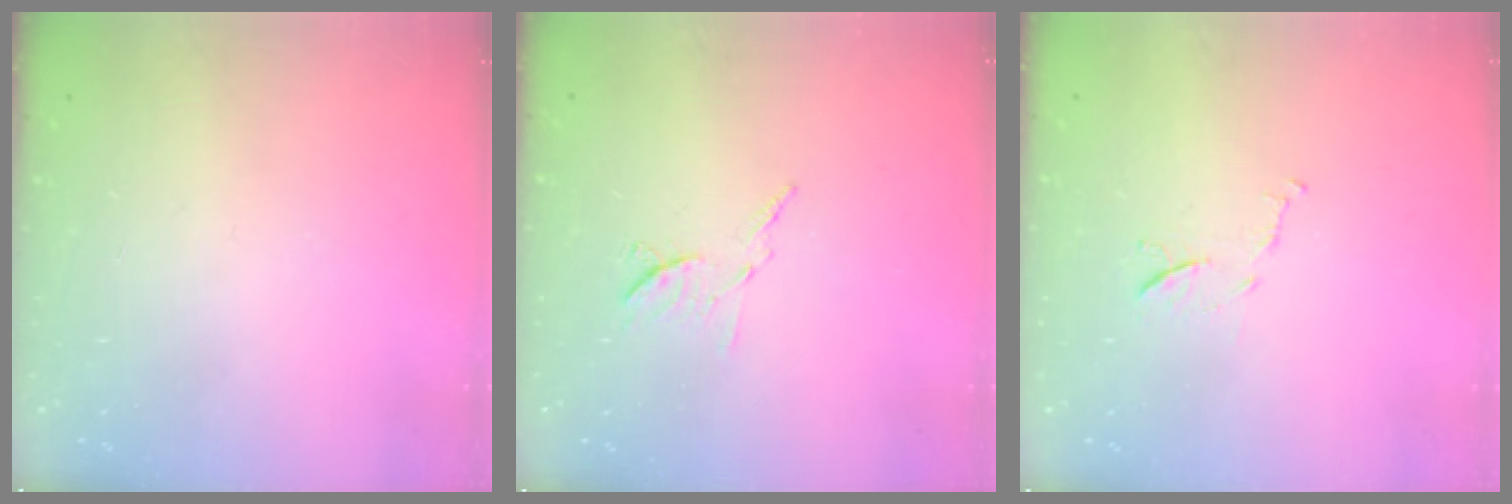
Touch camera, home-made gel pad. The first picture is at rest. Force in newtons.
{"total": 6.8, "press": 6.8, "slide": 0.5}
{"total": 6.0, "press": 6.0, "slide": 0.6}